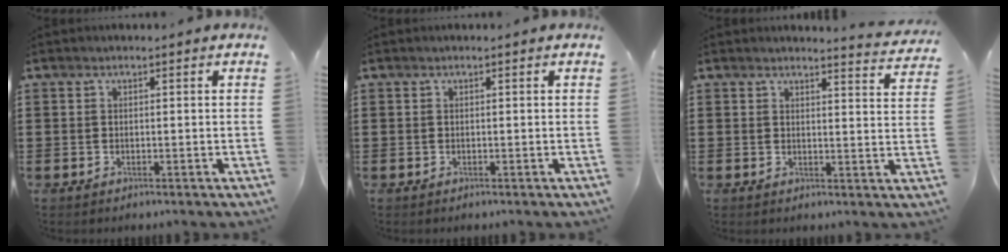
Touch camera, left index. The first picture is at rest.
{"total": 0.0}
{"total": 3.0, "force": [2.9, -0.2, 0.5], "torque": [-0.013, -0.015, 0.052]}